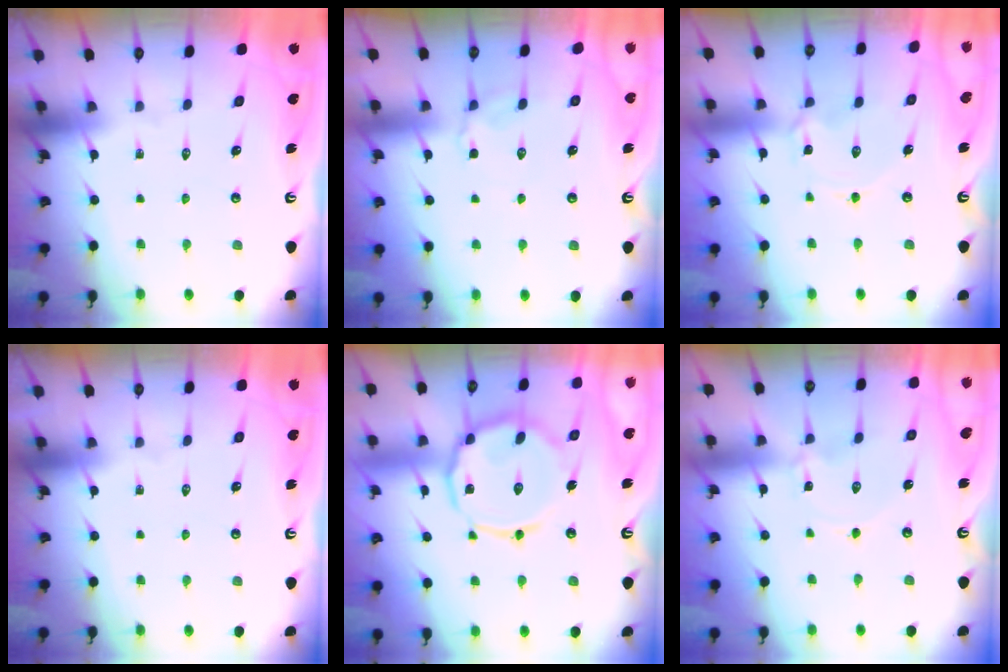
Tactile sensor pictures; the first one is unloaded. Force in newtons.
{"total": 2.8, "press": 2.6, "slide": 1.1}
{"total": 2.8, "press": 2.8, "slide": 0.2}
{"total": 0.0}
{"total": 14.3, "press": 14.2, "slide": 1.0}
{"total": 0.0}